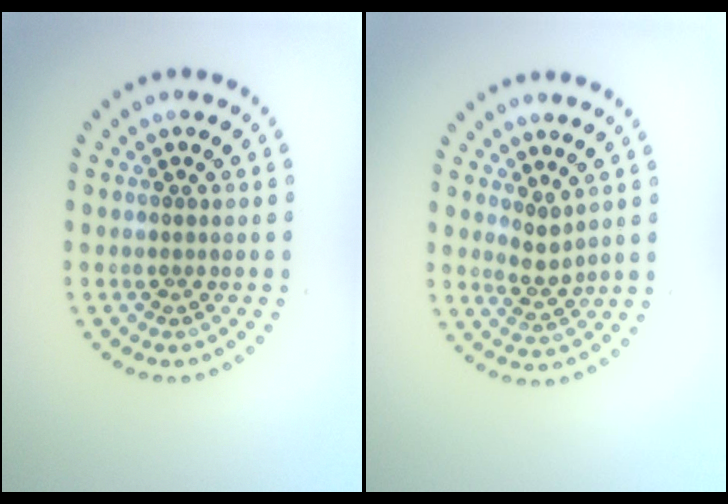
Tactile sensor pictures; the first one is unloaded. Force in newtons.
{"total": 1.9, "press": 1.4, "slide": 1.2}